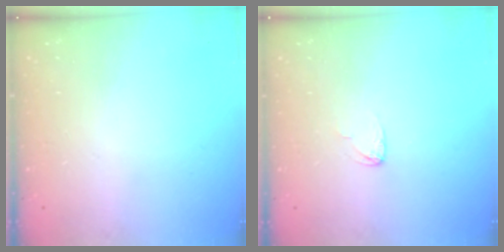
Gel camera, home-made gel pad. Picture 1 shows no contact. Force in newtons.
{"total": 2.9, "press": 2.9, "slide": 0.2}